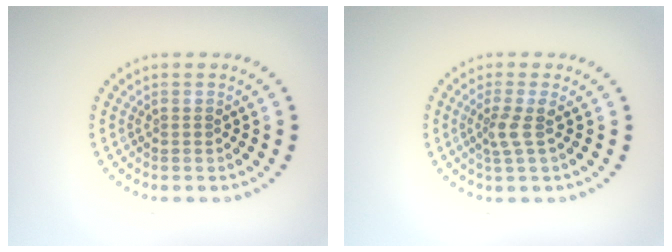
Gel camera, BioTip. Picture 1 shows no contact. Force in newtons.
{"total": 1.9, "press": 1.4, "slide": 1.3}